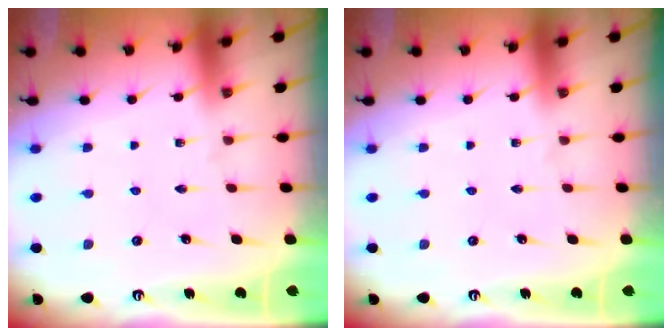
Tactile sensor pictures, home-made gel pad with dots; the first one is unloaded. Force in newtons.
{"total": 0.0}